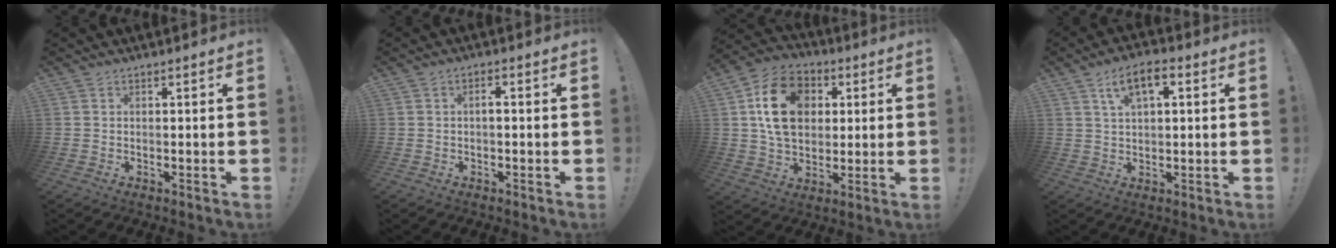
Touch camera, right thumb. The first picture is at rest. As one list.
[{"total": 1.7, "force": [-0.7, 0.3, 1.5], "torque": [-0.035, 0.009, -0.014]}, {"total": 18.3, "force": [4.3, 13.8, 11.1], "torque": [-0.177, -0.006, 0.081]}, {"total": 7.6, "force": [2.8, 3.7, 6.0], "torque": [-0.095, 0.004, 0.049]}]